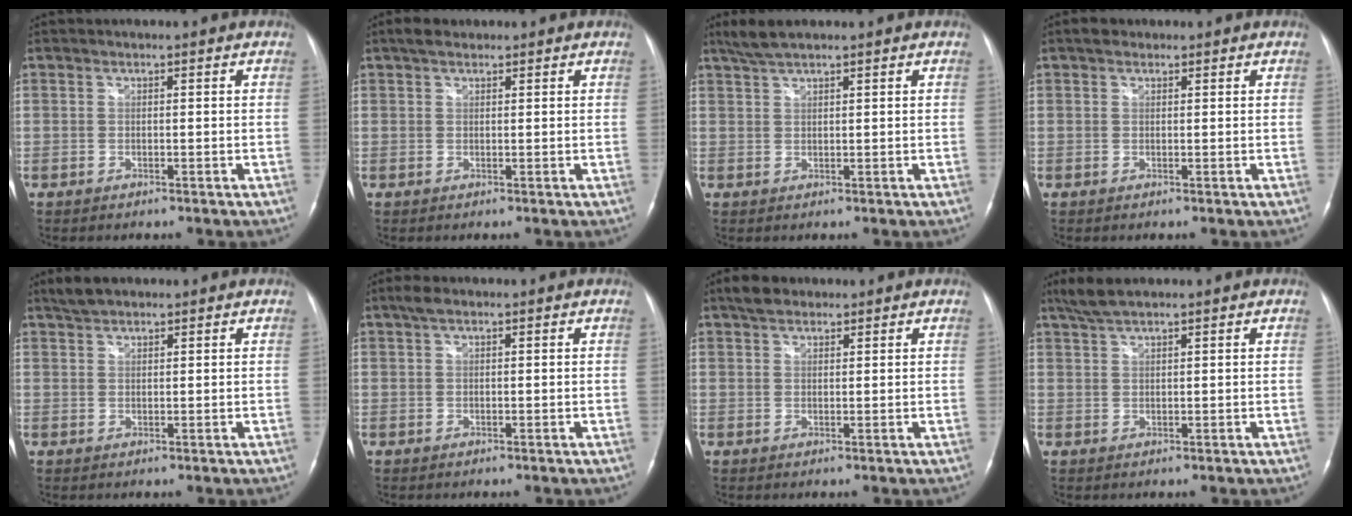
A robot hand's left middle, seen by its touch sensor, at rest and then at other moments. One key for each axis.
{"total": 2.3, "fx": 1.8, "fy": 1.0, "fz": 1.0, "tx": -0.023, "ty": 0.015, "tz": 0.028}
{"total": 3.6, "fx": 3.0, "fy": 0.3, "fz": 1.9, "tx": -0.048, "ty": 0.010, "tz": 0.063}
{"total": 1.5, "fx": 1.1, "fy": 1.0, "fz": 0.4, "tx": -0.012, "ty": 0.011, "tz": 0.015}
{"total": 2.9, "fx": 2.5, "fy": 1.0, "fz": 1.2, "tx": -0.028, "ty": 0.011, "tz": 0.047}
{"total": 2.0, "fx": 1.4, "fy": 0.7, "fz": 1.4, "tx": -0.031, "ty": 0.018, "tz": 0.026}
{"total": 3.4, "fx": 2.6, "fy": 1.7, "fz": 1.3, "tx": -0.031, "ty": 0.016, "tz": 0.045}
{"total": 3.7, "fx": 3.1, "fy": 0.4, "fz": 2.0, "tx": -0.051, "ty": 0.011, "tz": 0.065}